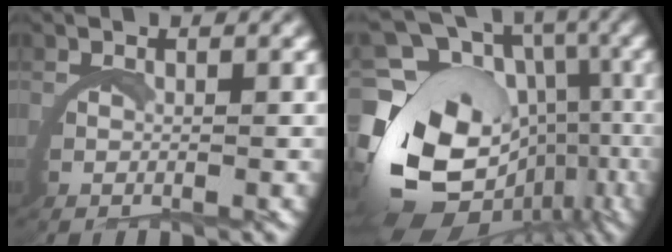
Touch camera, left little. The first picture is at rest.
{"total": 17.3, "force": [-2.5, 13.4, 10.6], "torque": [-0.205, -0.057, -0.029]}